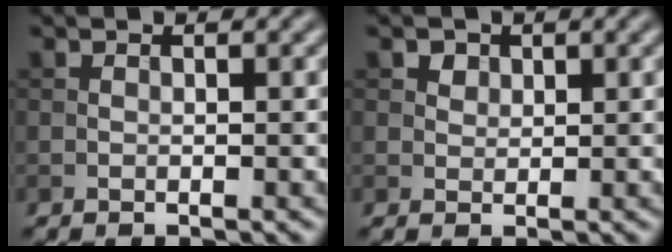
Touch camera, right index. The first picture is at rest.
{"total": 1.9, "force": [1.2, 1.3, 0.7], "torque": [-0.015, -0.005, 0.024]}